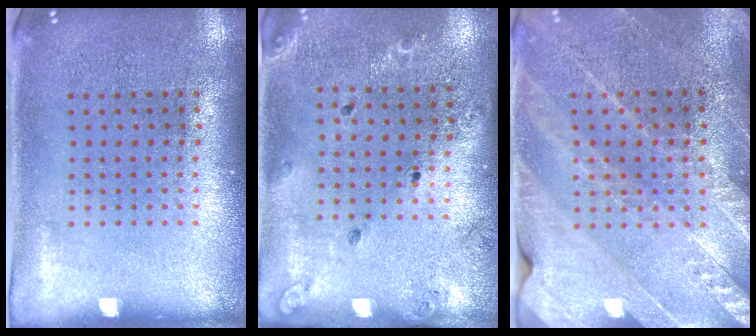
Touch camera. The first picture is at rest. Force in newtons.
{"total": 1.3, "press": 1.3, "slide": 0.3}
{"total": 2.6, "press": 2.5, "slide": 0.6}